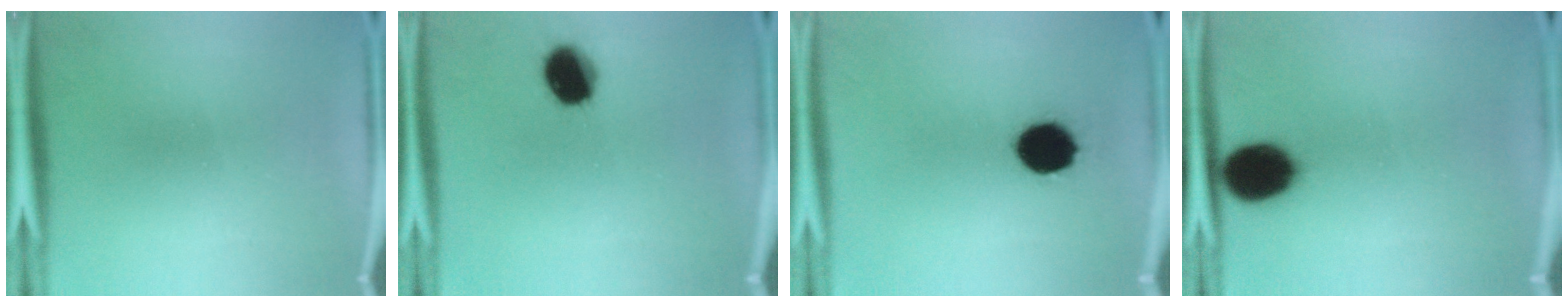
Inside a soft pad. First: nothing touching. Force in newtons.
{"total": 10.5}
{"total": 12.3}
{"total": 10.2}